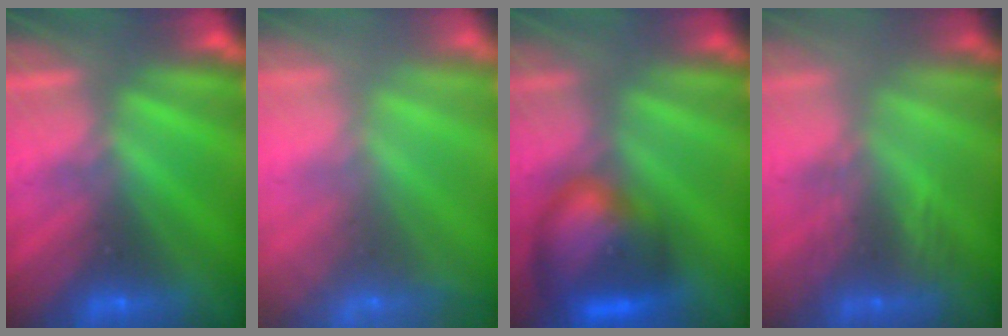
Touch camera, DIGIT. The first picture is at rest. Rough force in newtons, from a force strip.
{"total": 7.8}
{"total": 7.7}
{"total": 3.4}